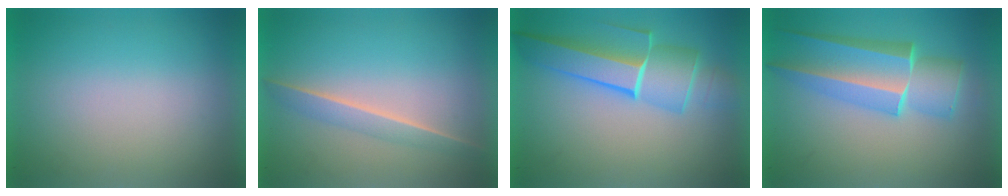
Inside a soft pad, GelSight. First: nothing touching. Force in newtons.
{"total": 1.7}
{"total": 5.4}
{"total": 4.9}